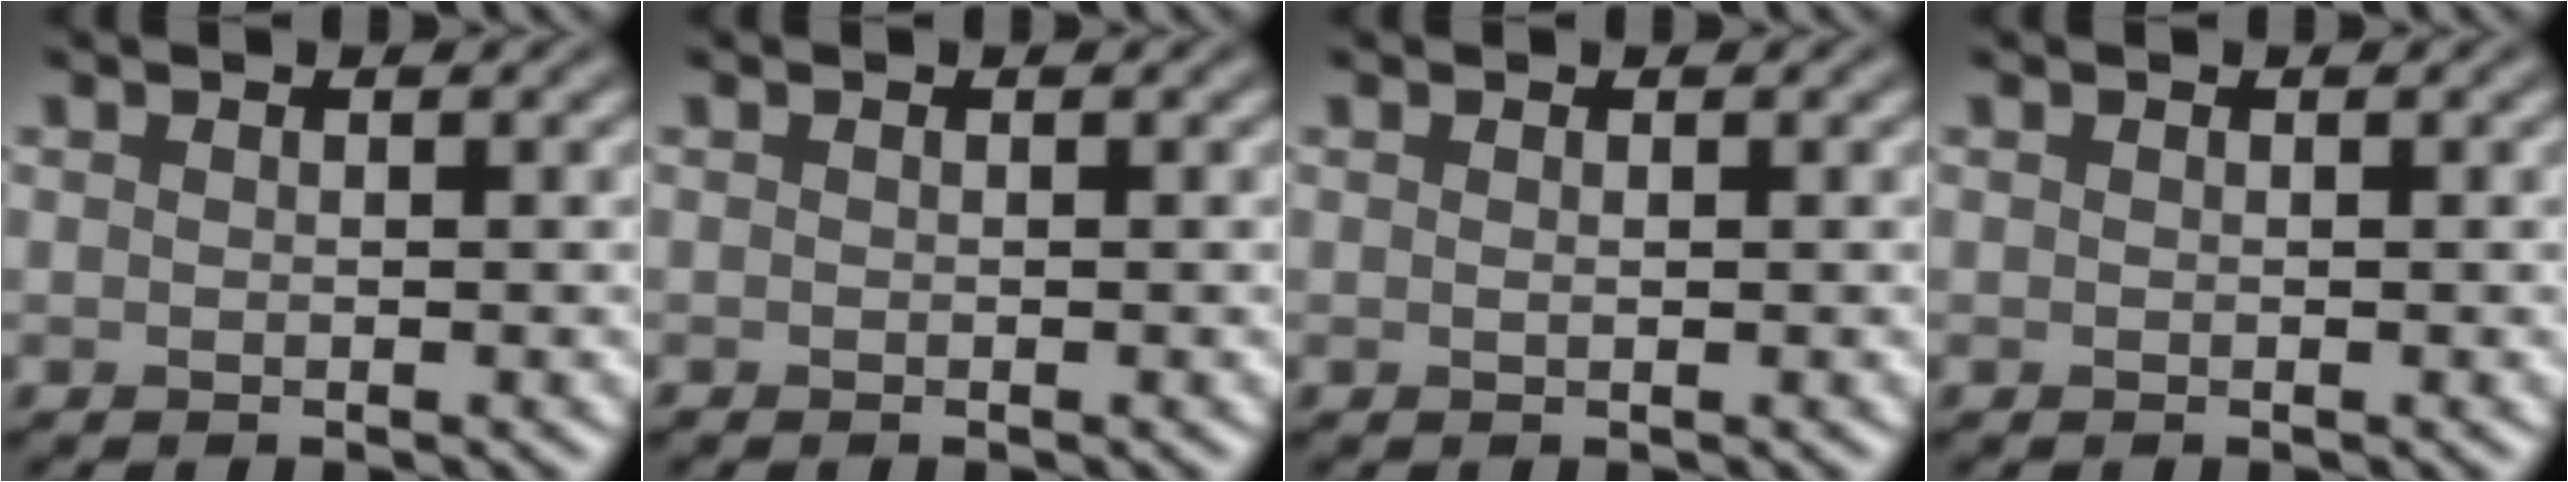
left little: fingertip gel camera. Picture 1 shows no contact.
{"total": 0.0}
{"total": 0.0}
{"total": 0.0}